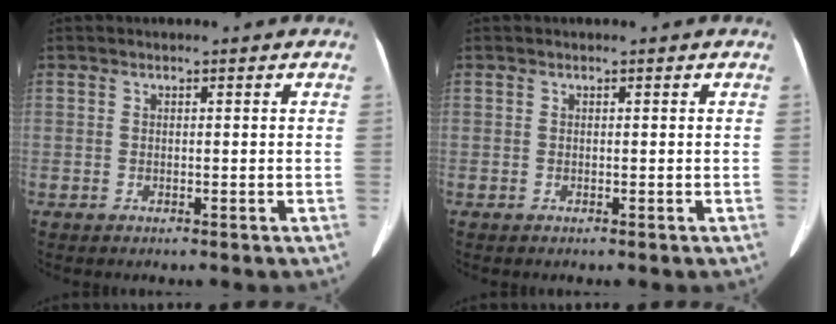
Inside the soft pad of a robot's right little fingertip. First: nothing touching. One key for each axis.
{"total": 0.0}